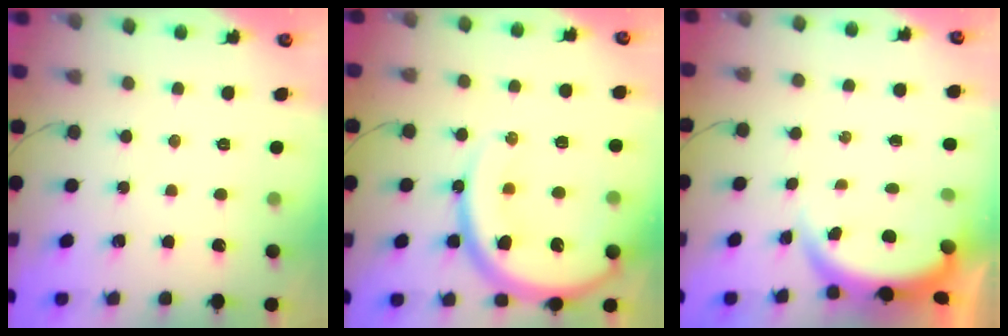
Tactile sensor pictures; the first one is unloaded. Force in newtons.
{"total": 21.5, "press": 21.4, "slide": 2.4}
{"total": 3.8, "press": 3.8, "slide": 0.2}